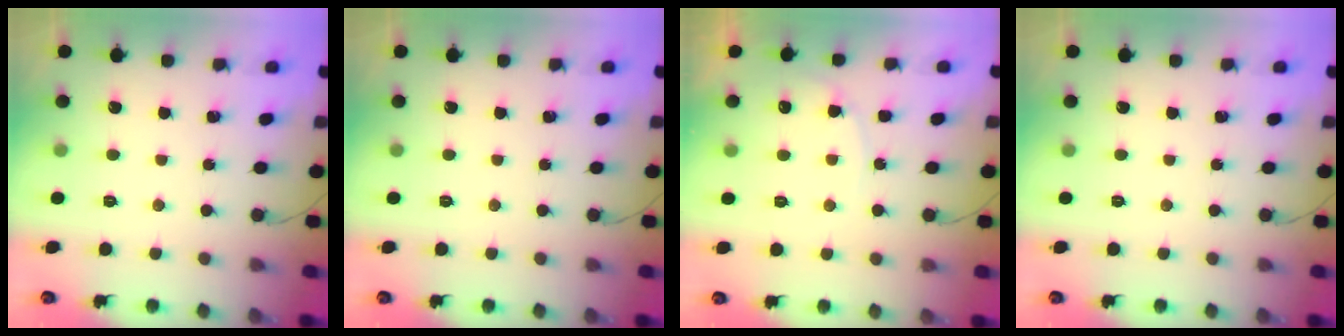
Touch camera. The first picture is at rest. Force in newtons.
{"total": 0.0}
{"total": 6.4, "press": 6.4, "slide": 0.6}
{"total": 0.0}